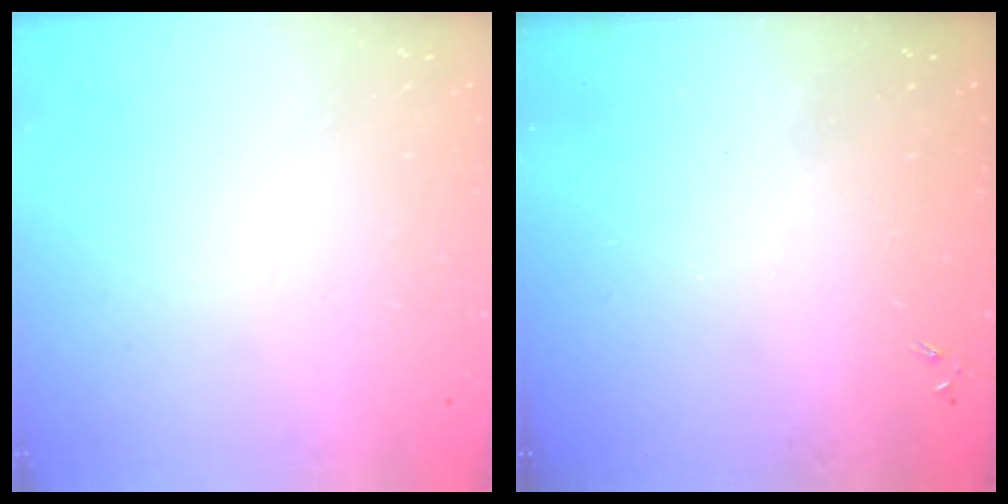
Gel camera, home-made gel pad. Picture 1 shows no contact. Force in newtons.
{"total": 0.0}